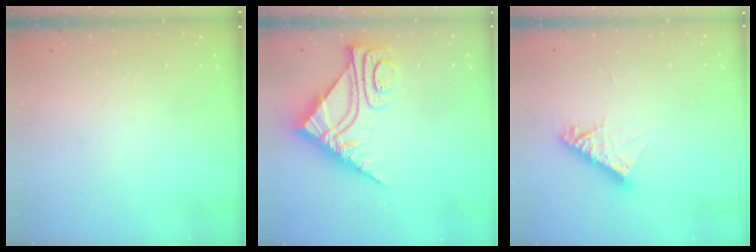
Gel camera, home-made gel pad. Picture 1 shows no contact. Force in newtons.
{"total": 10.9, "press": 10.9, "slide": 1.3}
{"total": 9.6, "press": 9.6, "slide": 0.8}